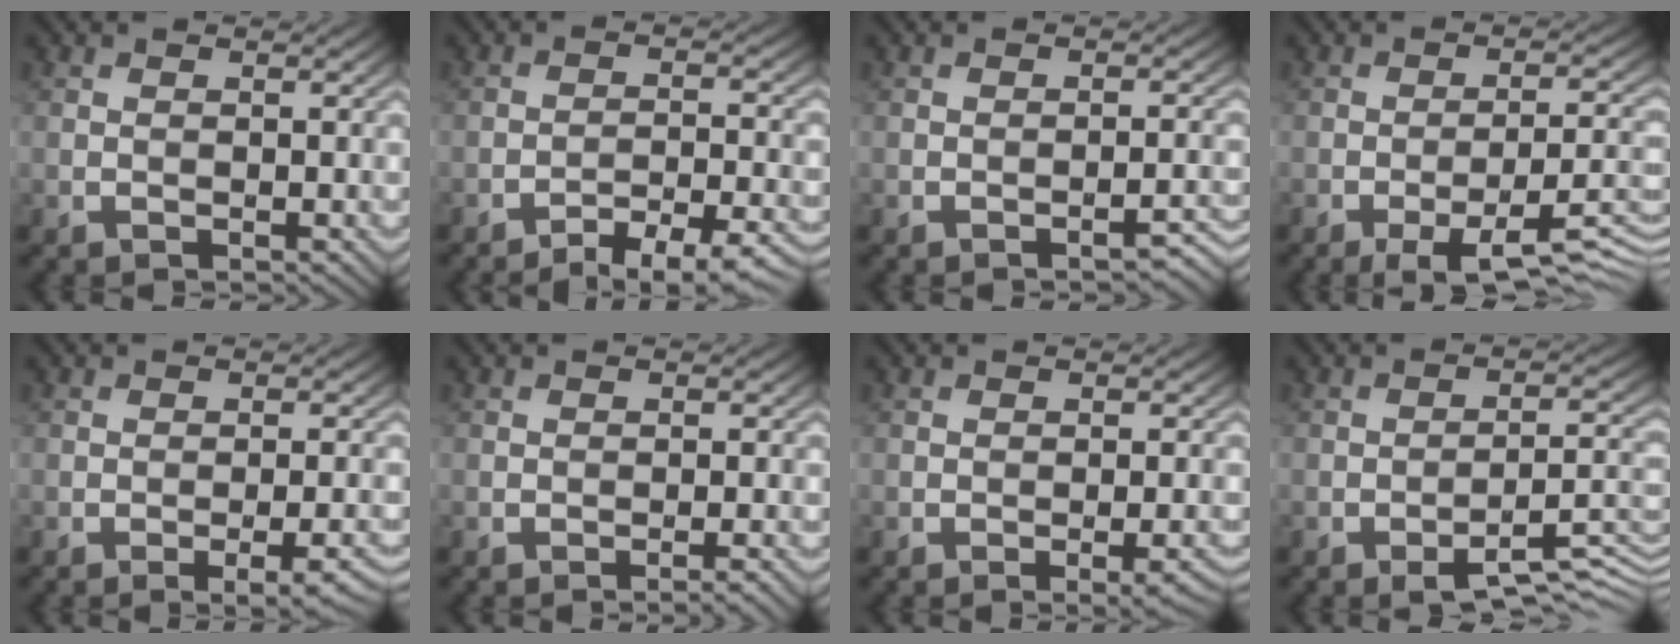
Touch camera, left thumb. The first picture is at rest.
{"total": 7.3, "force": [-5.8, 1.2, 4.2], "torque": [-0.067, 0.009, -0.085]}
{"total": 2.3, "force": [-1.7, 0.3, 1.5], "torque": [-0.019, 0.008, -0.025]}
{"total": 9.7, "force": [-5.6, 2.3, 7.5], "torque": [-0.119, 0.000, -0.076]}
{"total": 4.2, "force": [-2.3, 0.9, 3.4], "torque": [-0.045, 0.007, -0.028]}
{"total": 1.6, "force": [-1.0, 0.2, 1.2], "torque": [-0.012, 0.005, -0.020]}
{"total": 2.8, "force": [-1.5, 0.5, 2.3], "torque": [-0.031, 0.005, -0.020]}
{"total": 7.0, "force": [-4.4, 1.6, 5.2], "torque": [-0.075, 0.004, -0.064]}